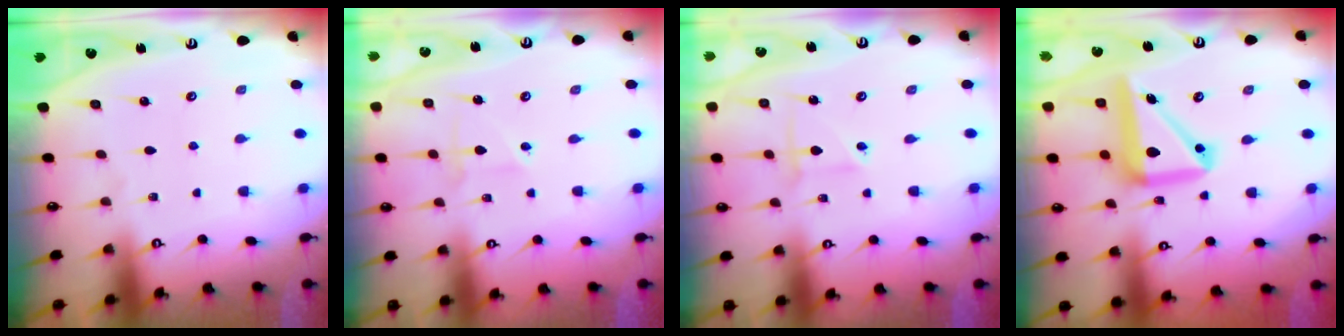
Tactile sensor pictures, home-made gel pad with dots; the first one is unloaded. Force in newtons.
{"total": 2.7, "press": 2.7, "slide": 0.3}
{"total": 2.5, "press": 2.5, "slide": 0.2}
{"total": 15.1, "press": 15.0, "slide": 2.3}